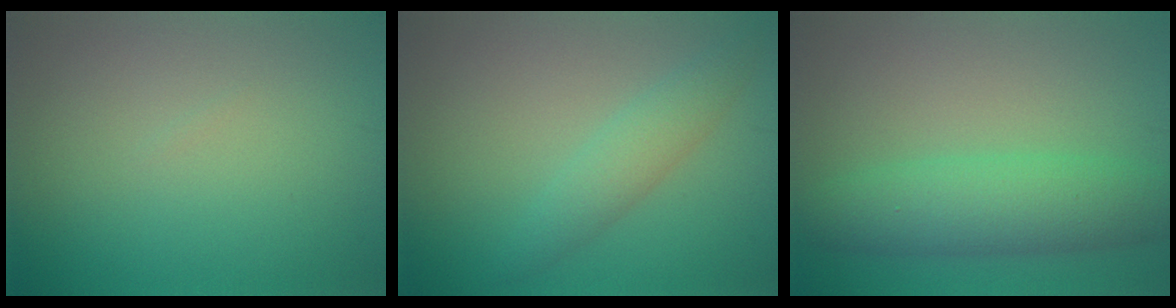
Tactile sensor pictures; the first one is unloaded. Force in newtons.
{"total": 2.5, "press": 2.5, "slide": 0.1}
{"total": 5.6, "press": 5.6, "slide": 0.1}